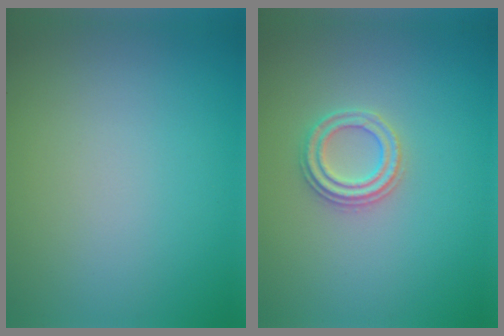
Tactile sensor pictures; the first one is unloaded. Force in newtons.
{"total": 2.3, "press": 2.3, "slide": 0.3}